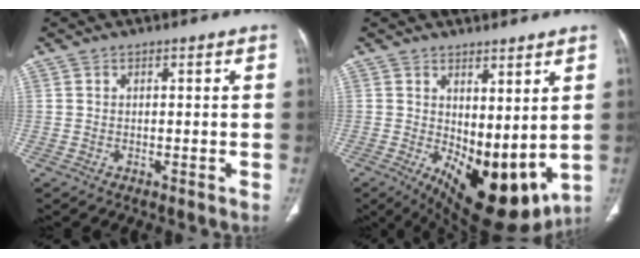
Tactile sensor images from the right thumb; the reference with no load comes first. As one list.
[{"total": 15.1, "force": [0.3, 7.4, 13.1], "torque": [-0.185, -0.037, 0.029]}]